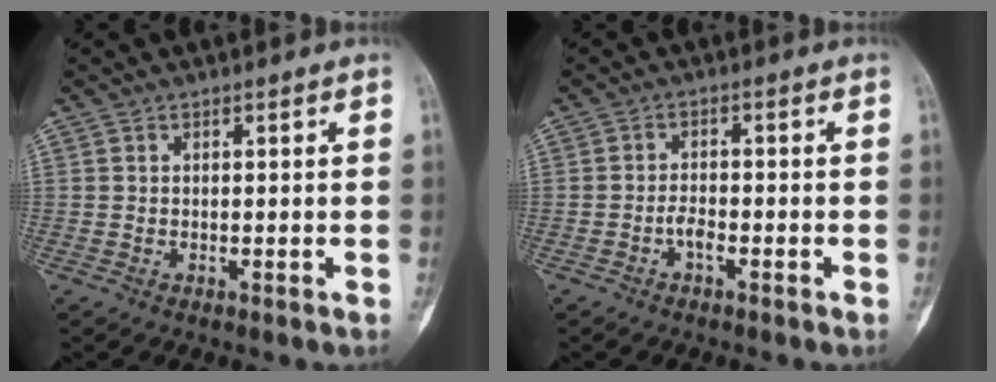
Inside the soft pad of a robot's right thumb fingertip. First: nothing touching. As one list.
[{"total": 2.2, "force": [-1.2, 0.9, 1.6], "torque": [-0.028, 0.009, -0.025]}]